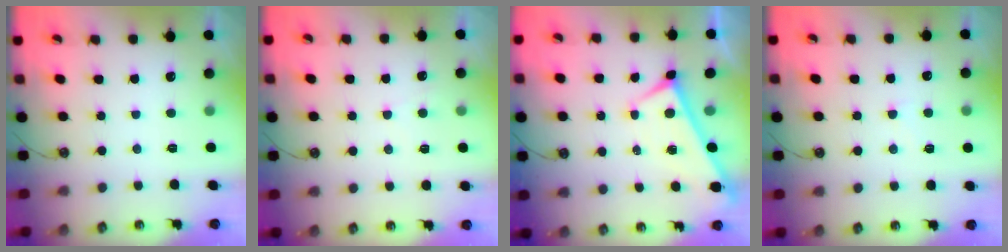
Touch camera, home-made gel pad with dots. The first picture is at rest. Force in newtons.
{"total": 3.6, "press": 3.6, "slide": 0.4}
{"total": 0.0}
{"total": 4.8, "press": 4.8, "slide": 0.5}